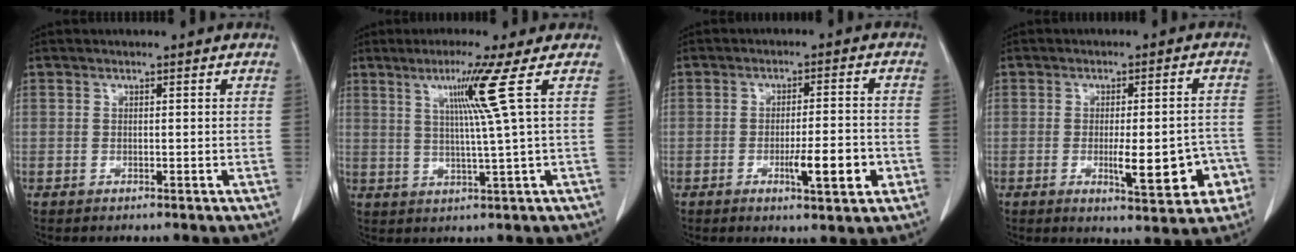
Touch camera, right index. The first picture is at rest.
{"total": 7.3, "force": [2.9, -2.8, 6.2], "torque": [-0.114, -0.009, 0.058]}
{"total": 7.2, "force": [-2.7, 1.0, 6.6], "torque": [-0.100, -0.005, -0.036]}
{"total": 9.6, "force": [-3.2, 2.3, 8.7], "torque": [-0.109, 0.005, -0.035]}